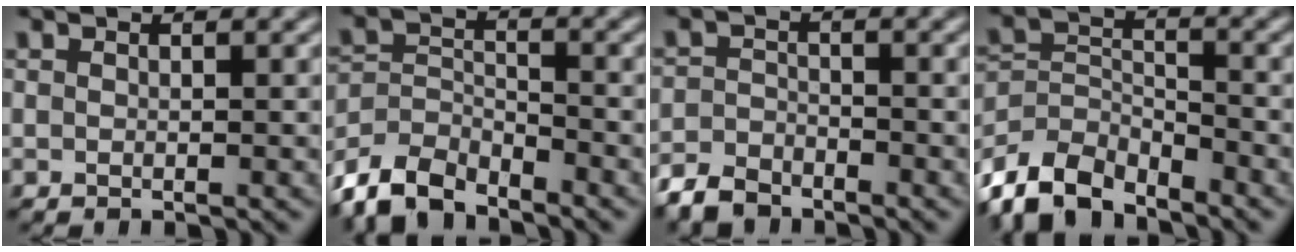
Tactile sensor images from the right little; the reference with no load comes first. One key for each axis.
{"total": 6.6, "fx": -4.6, "fy": 3.9, "fz": 2.7, "tx": -0.064, "ty": -0.027, "tz": -0.073}
{"total": 3.6, "fx": -3.3, "fy": 1.4, "fz": 0.6, "tx": -0.007, "ty": -0.012, "tz": -0.056}
{"total": 7.9, "fx": -4.6, "fy": 5.1, "fz": 3.8, "tx": -0.094, "ty": -0.045, "tz": -0.066}